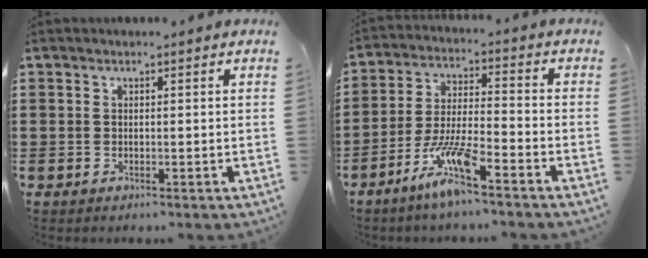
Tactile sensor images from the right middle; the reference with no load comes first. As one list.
[{"total": 8.7, "force": [-5.8, 1.1, 6.4], "torque": [-0.135, -0.007, -0.110]}]